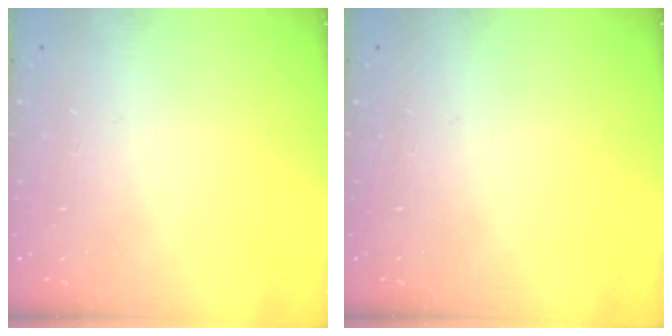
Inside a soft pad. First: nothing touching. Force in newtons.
{"total": 0.0}